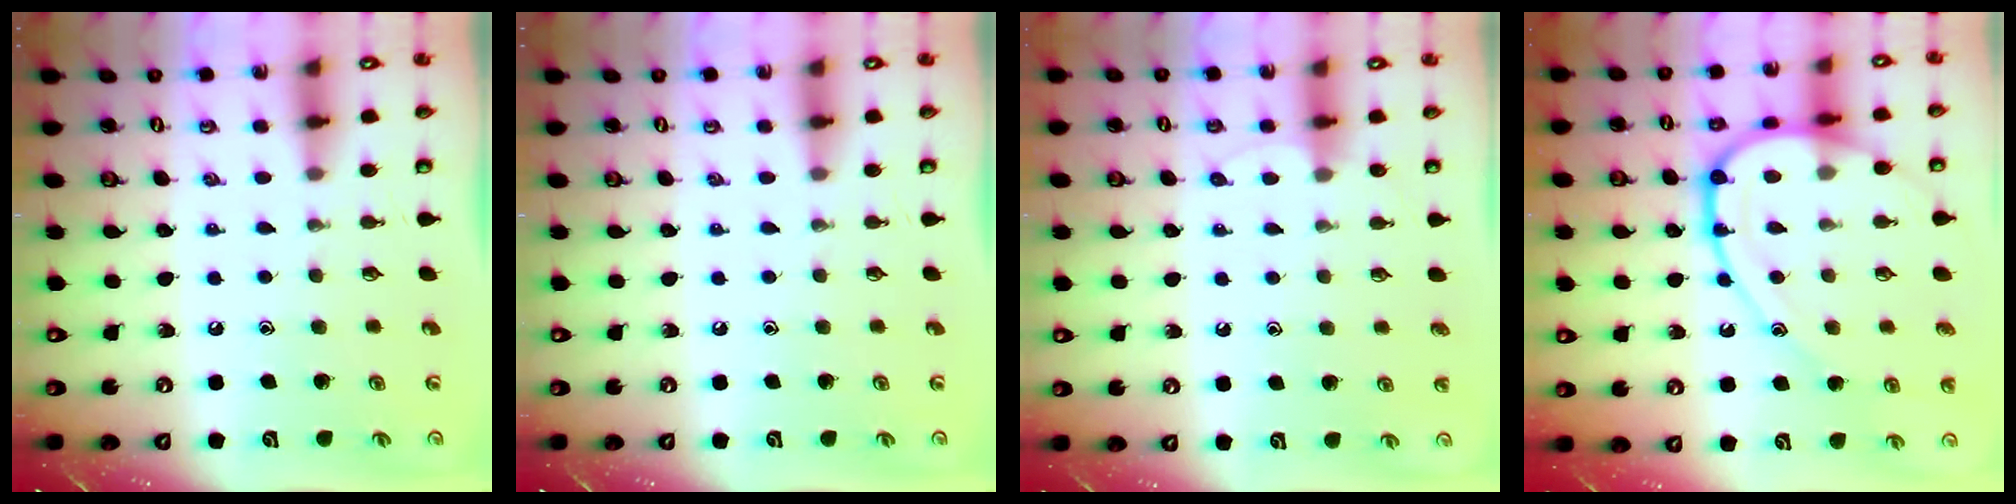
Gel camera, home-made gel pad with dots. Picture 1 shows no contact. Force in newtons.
{"total": 0.0}
{"total": 4.5, "press": 4.4, "slide": 0.4}
{"total": 16.8, "press": 16.8, "slide": 1.5}